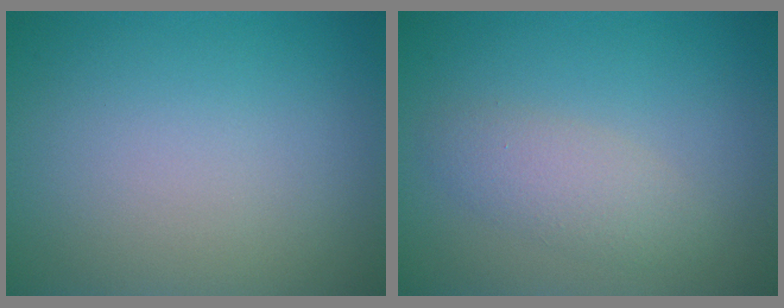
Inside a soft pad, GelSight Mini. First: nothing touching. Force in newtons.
{"total": 2.4, "press": 2.4, "slide": 0.2}